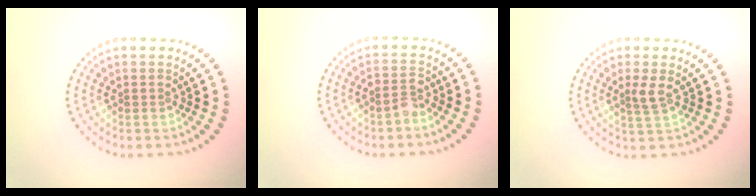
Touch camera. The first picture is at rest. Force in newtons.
{"total": 1.6, "press": 1.4, "slide": 0.8}
{"total": 1.3, "press": 1.0, "slide": 0.9}